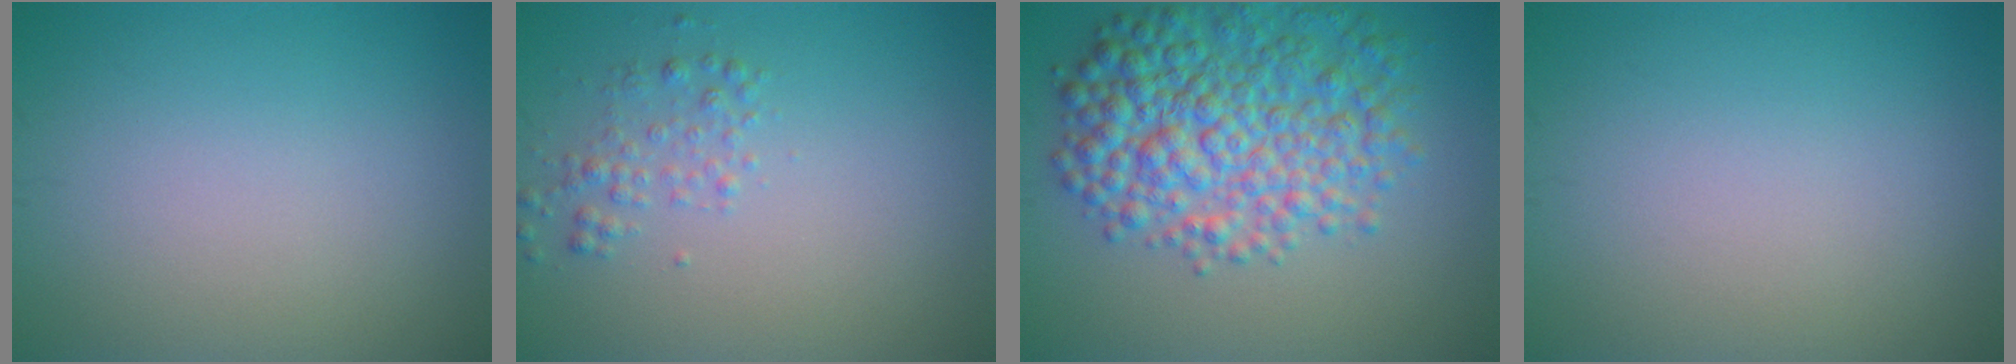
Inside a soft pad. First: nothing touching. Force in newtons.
{"total": 1.6, "press": 1.6, "slide": 0.0}
{"total": 8.2, "press": 8.2, "slide": 0.2}
{"total": 0.0}